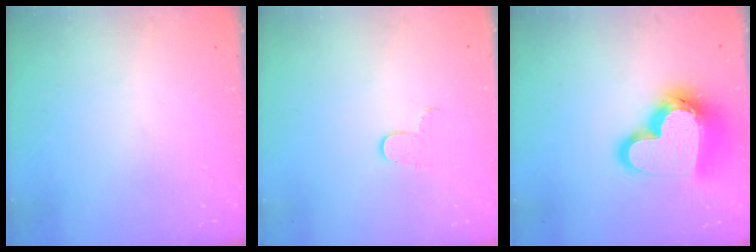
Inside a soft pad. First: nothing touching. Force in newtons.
{"total": 4.6, "press": 4.6, "slide": 0.4}
{"total": 18.9, "press": 18.7, "slide": 2.7}